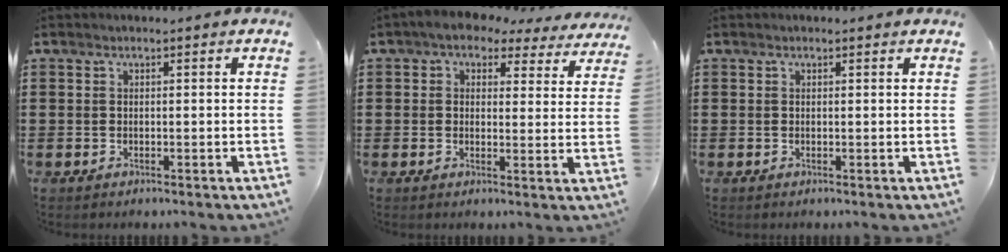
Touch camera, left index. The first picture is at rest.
{"total": 3.4, "force": [2.8, 1.6, 1.1], "torque": [-0.032, -0.016, 0.044]}
{"total": 0.0}